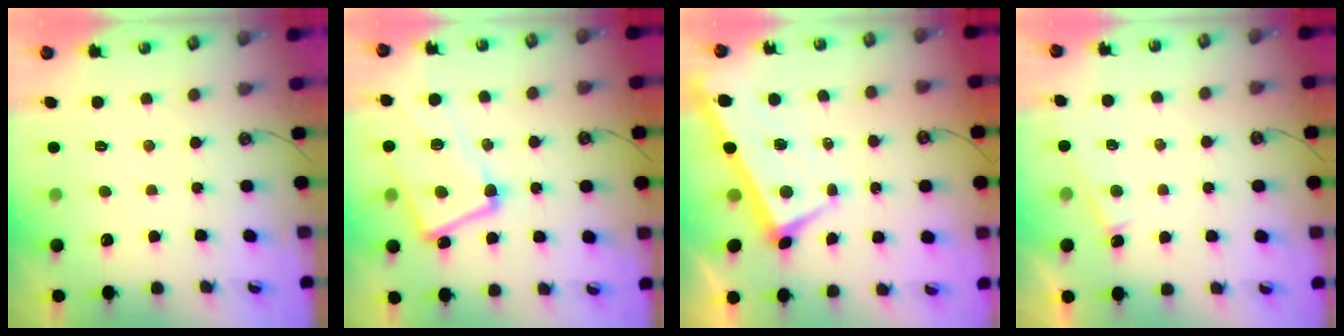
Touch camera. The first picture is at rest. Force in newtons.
{"total": 7.5, "press": 7.4, "slide": 1.4}
{"total": 0.9, "press": 0.1, "slide": 0.9}
{"total": 3.2, "press": 3.2, "slide": 0.3}